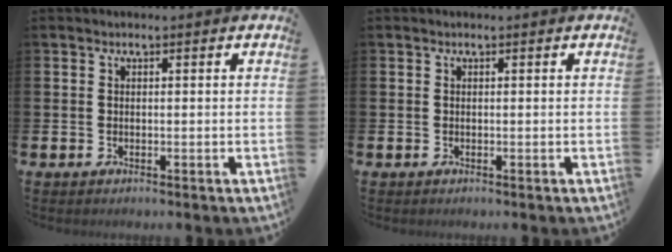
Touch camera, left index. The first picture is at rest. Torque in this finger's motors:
{"motor_torque": [0.02, 0.01, -0.02, 0.00]}